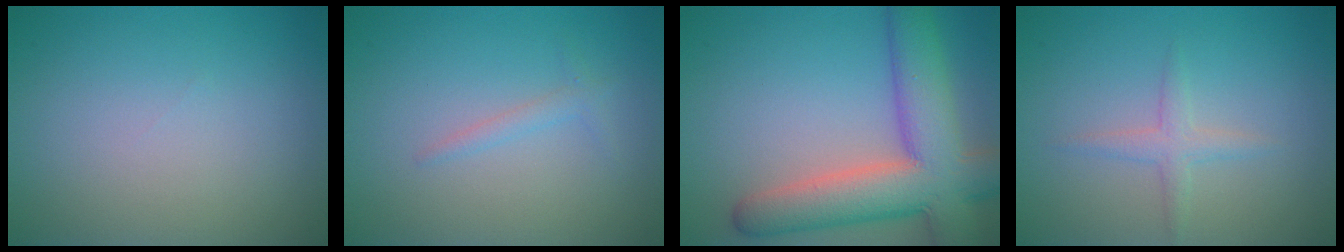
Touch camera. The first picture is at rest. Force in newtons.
{"total": 1.0, "press": 1.0, "slide": 0.1}
{"total": 9.7, "press": 9.7, "slide": 0.6}
{"total": 1.6, "press": 1.6, "slide": 0.0}